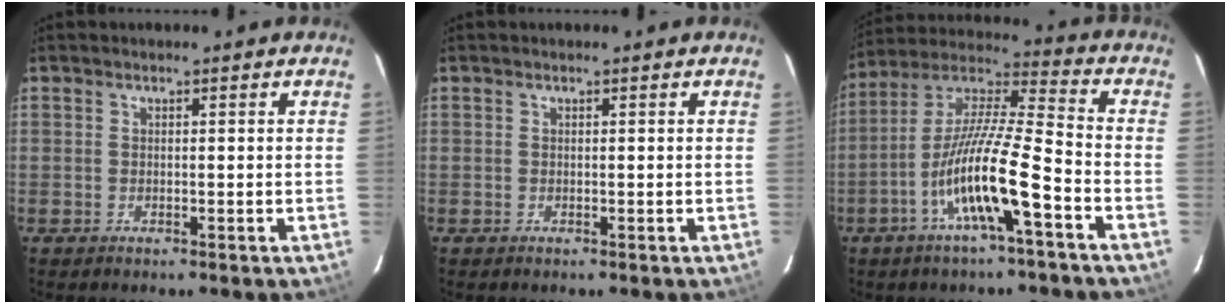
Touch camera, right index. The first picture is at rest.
{"total": 0.0}
{"total": 14.7, "force": [-6.4, 1.1, 13.2], "torque": [-0.250, -0.008, -0.128]}